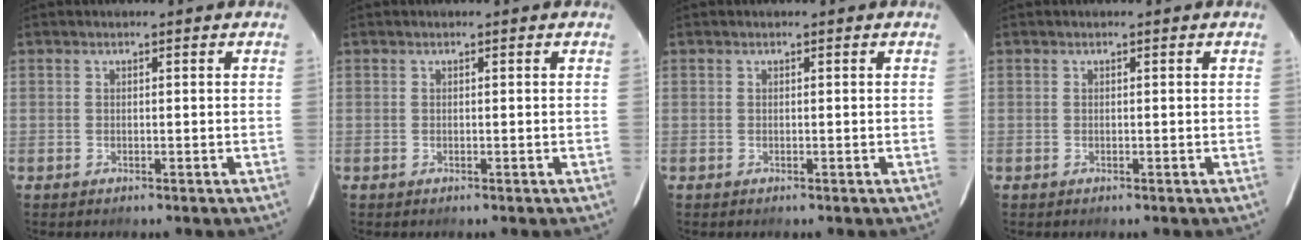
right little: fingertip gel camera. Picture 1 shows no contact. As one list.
[{"total": 0.0}, {"total": 0.0}, {"total": 0.0}]